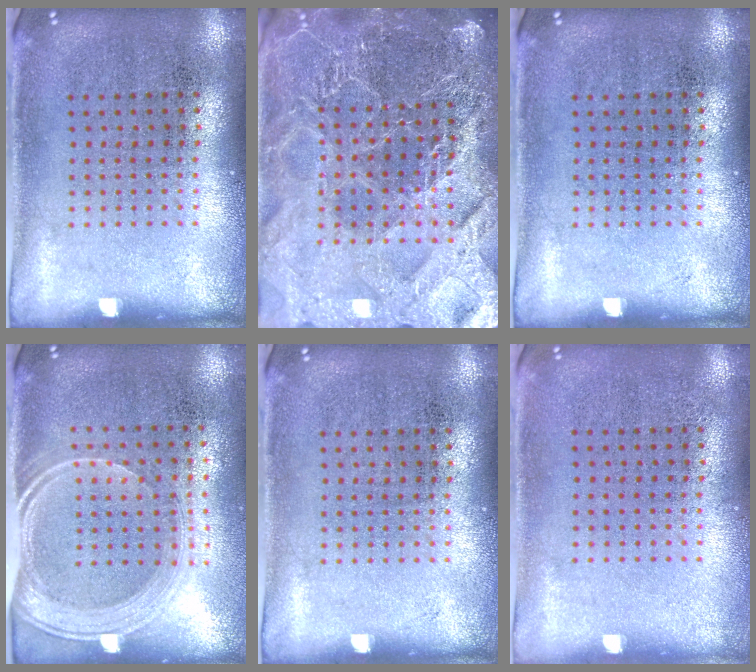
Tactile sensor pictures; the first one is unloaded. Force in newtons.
{"total": 5.7, "press": 5.0, "slide": 2.7}
{"total": 0.0}
{"total": 1.9, "press": 1.6, "slide": 1.1}
{"total": 0.0}
{"total": 0.0}